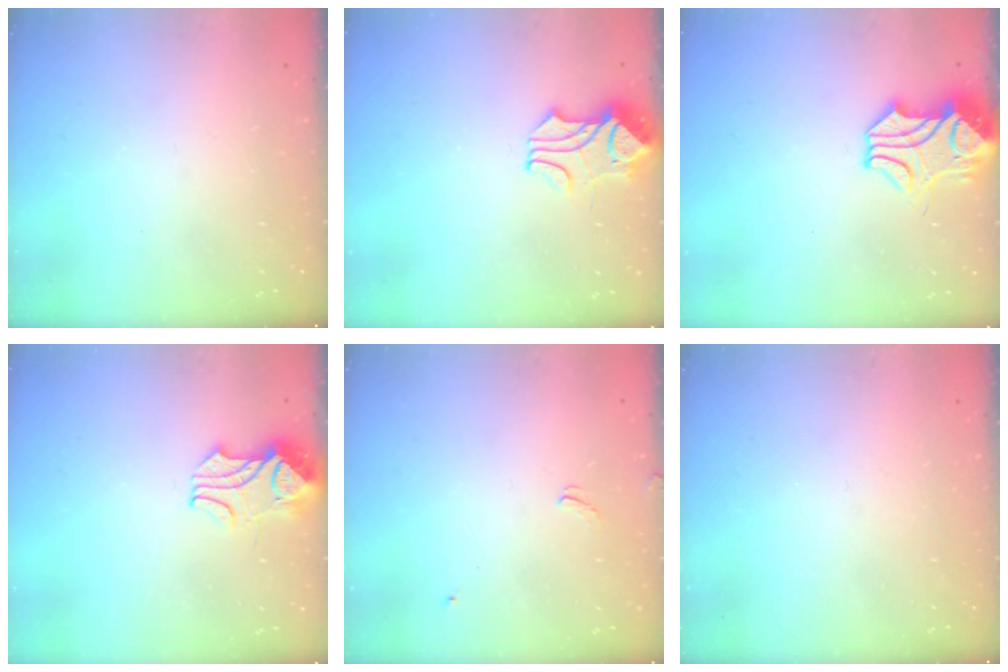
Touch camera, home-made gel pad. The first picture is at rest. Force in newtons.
{"total": 1.7, "press": 1.3, "slide": 1.1}
{"total": 5.0, "press": 4.8, "slide": 1.2}
{"total": 2.2, "press": 2.0, "slide": 0.8}
{"total": 2.1, "press": 2.0, "slide": 0.4}
{"total": 0.0}